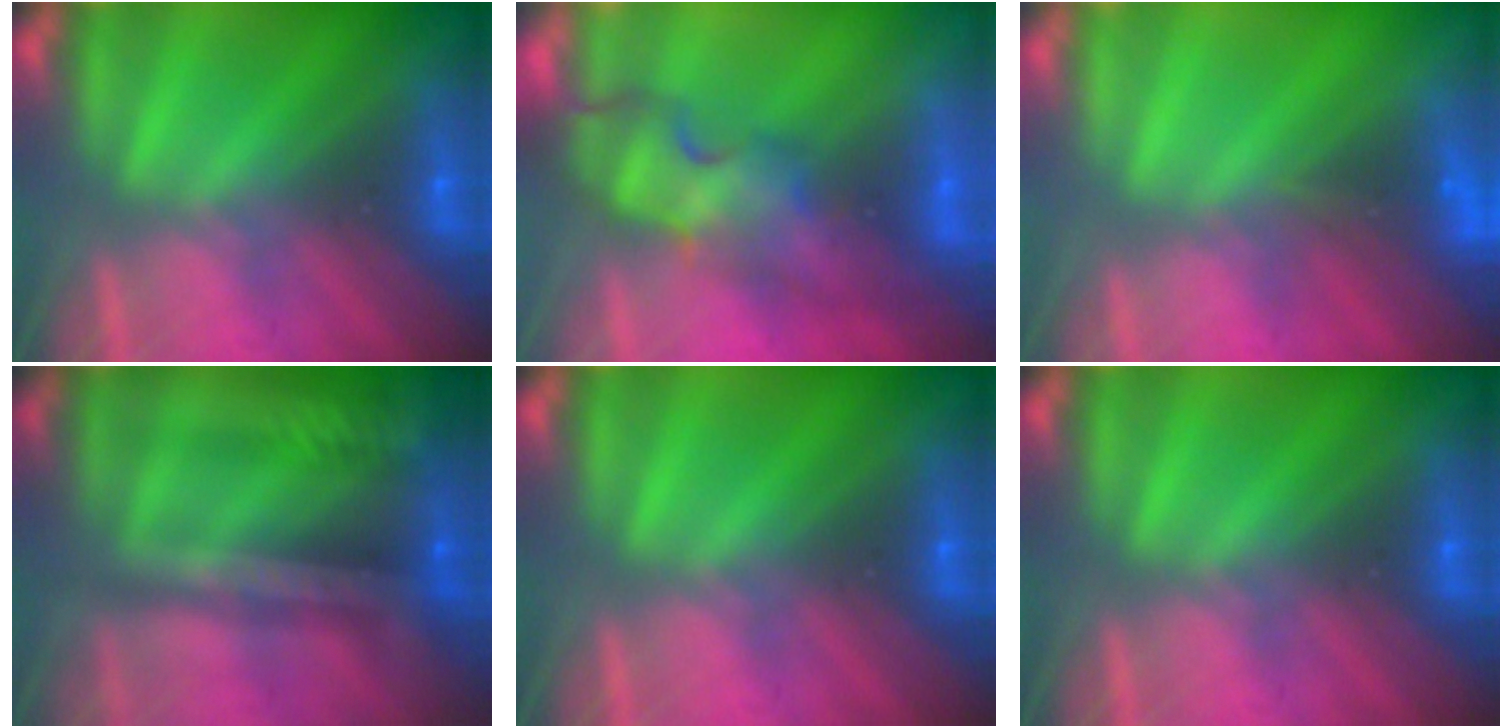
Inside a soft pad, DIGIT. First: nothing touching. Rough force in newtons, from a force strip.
{"total": 3.9}
{"total": 4.9}
{"total": 2.4}
{"total": 0.0}
{"total": 0.0}